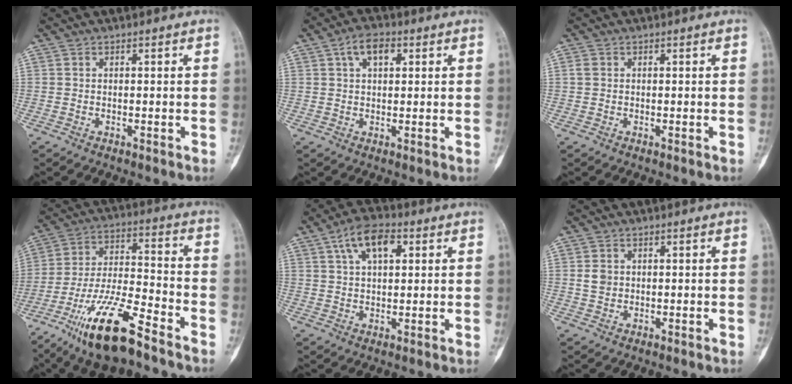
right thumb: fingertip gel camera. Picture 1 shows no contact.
{"total": 5.4, "force": [2.2, 3.0, 3.9], "torque": [-0.061, 0.008, 0.036]}
{"total": 1.3, "force": [0.4, 1.0, 0.7], "torque": [-0.012, 0.004, 0.008]}
{"total": 17.1, "force": [-11.3, 4.1, 12.2], "torque": [-0.236, 0.059, -0.205]}
{"total": 9.0, "force": [3.7, 4.6, 6.8], "torque": [-0.113, 0.007, 0.060]}
{"total": 2.5, "force": [0.4, 2.1, 1.3], "torque": [-0.015, 0.001, 0.010]}